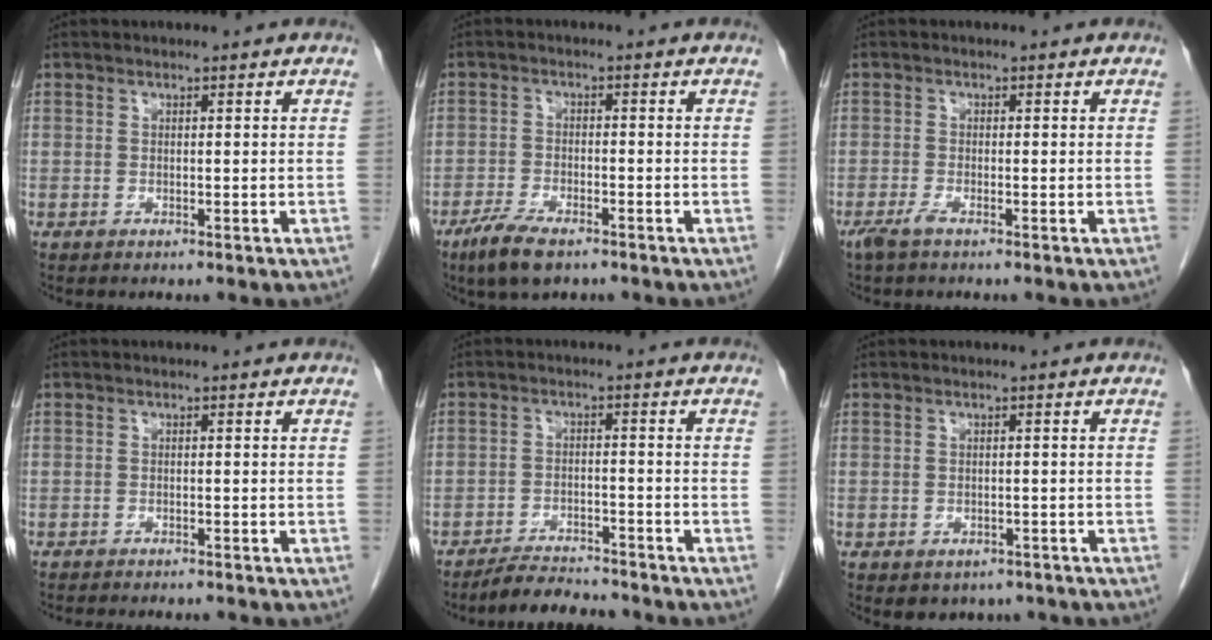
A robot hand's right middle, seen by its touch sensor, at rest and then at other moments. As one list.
[{"total": 6.1, "force": [-4.3, 1.7, 4.0], "torque": [-0.080, -0.009, -0.076]}, {"total": 1.8, "force": [-1.3, 0.1, 1.3], "torque": [-0.033, -0.005, -0.028]}, {"total": 6.4, "force": [-5.8, 1.2, 2.5], "torque": [-0.033, -0.009, -0.076]}, {"total": 5.8, "force": [-5.6, 1.0, 1.4], "torque": [-0.024, -0.014, -0.093]}, {"total": 4.5, "force": [-3.4, 2.8, 1.0], "torque": [0.000, 0.009, -0.038]}]